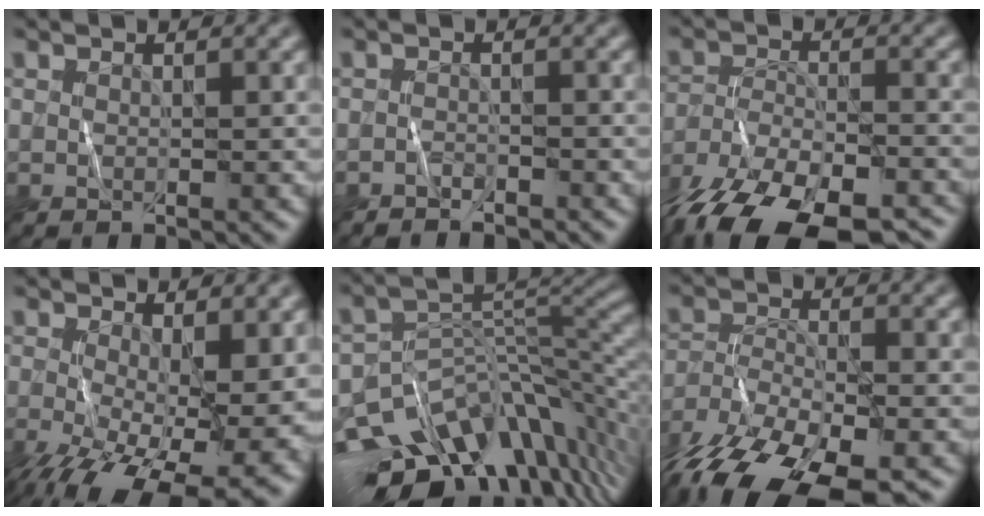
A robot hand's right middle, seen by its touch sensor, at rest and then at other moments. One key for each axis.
{"total": 1.3, "fx": -1.3, "fy": 0.3, "fz": 0.1, "tx": 0.000, "ty": 0.002, "tz": -0.024}
{"total": 15.8, "fx": -12.7, "fy": 5.9, "fz": 7.3, "tx": -0.149, "ty": -0.045, "tz": -0.181}
{"total": 13.8, "fx": -4.2, "fy": 6.6, "fz": 11.4, "tx": -0.199, "ty": -0.049, "tz": -0.049}
{"total": 11.8, "fx": -6.8, "fy": 6.4, "fz": 7.3, "tx": -0.127, "ty": -0.002, "tz": -0.111}
{"total": 12.6, "fx": -9.7, "fy": 4.2, "fz": 6.9, "tx": -0.136, "ty": -0.041, "tz": -0.157}